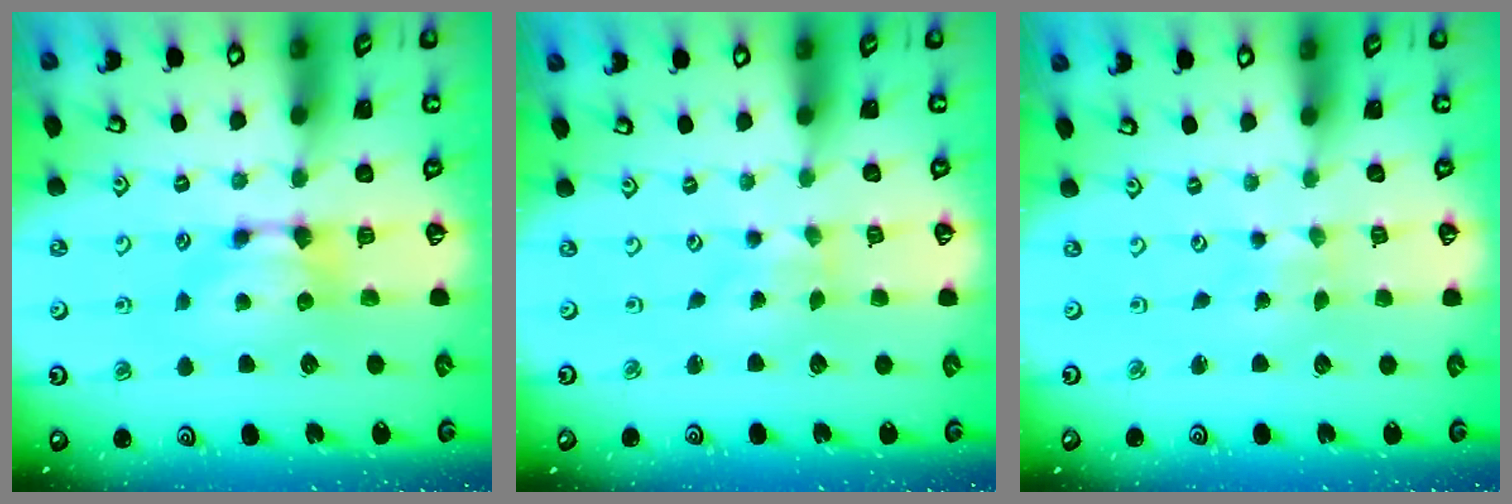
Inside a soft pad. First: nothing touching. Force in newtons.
{"total": 3.9, "press": 3.8, "slide": 0.7}
{"total": 5.3, "press": 5.3, "slide": 0.2}